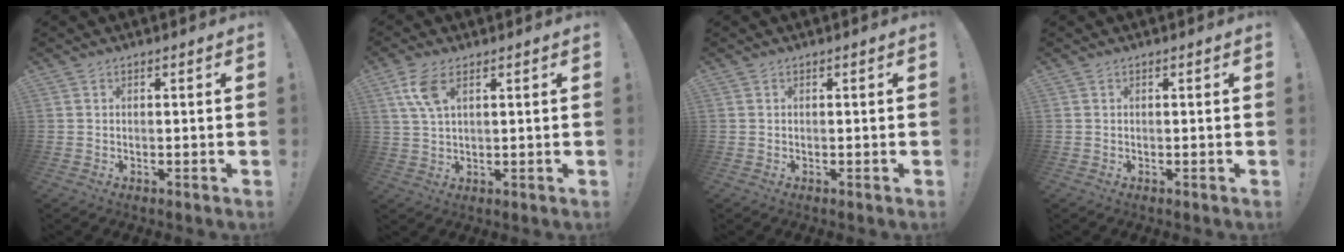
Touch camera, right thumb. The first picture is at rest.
{"total": 7.0, "force": [3.2, 2.9, 5.5], "torque": [-0.109, -0.005, 0.058]}
{"total": 0.0}
{"total": 0.0}